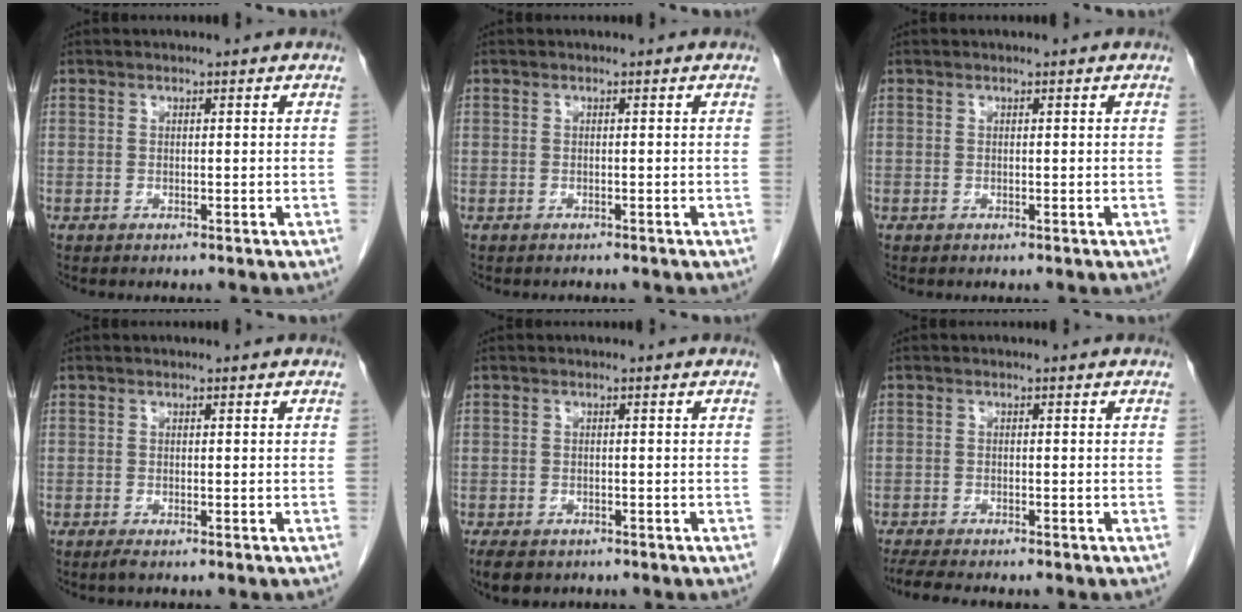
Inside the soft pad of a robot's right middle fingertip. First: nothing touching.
{"total": 0.5, "force": [-0.5, 0.0, 0.0], "torque": [-0.008, -0.004, -0.008]}
{"total": 0.0}
{"total": 0.9, "force": [-0.6, 0.1, 0.6], "torque": [-0.015, -0.003, -0.010]}
{"total": 5.8, "force": [-4.3, 2.9, 2.5], "torque": [-0.040, -0.008, -0.060]}
{"total": 6.9, "force": [-5.9, 1.1, 3.5], "torque": [-0.054, -0.014, -0.088]}